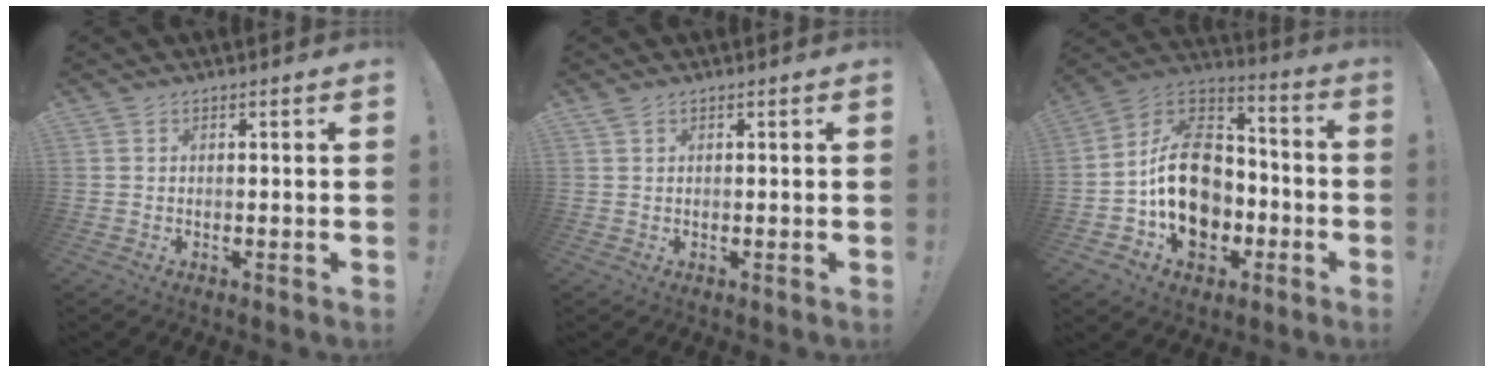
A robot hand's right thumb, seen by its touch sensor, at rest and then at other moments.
{"total": 0.8, "force": [0.5, 0.1, 0.7], "torque": [-0.022, 0.004, 0.010]}
{"total": 20.4, "force": [-3.2, 15.5, 12.9], "torque": [-0.207, 0.028, -0.038]}